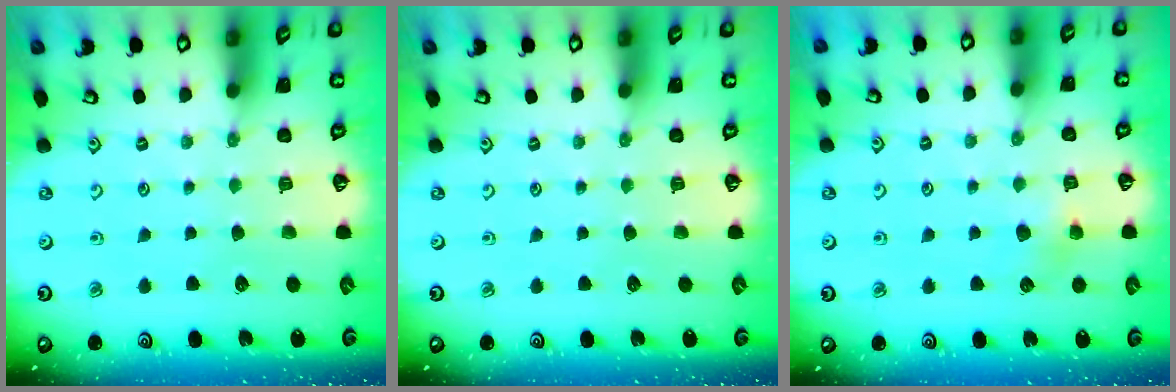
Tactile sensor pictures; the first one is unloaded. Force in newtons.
{"total": 0.0}
{"total": 5.2, "press": 5.2, "slide": 0.5}